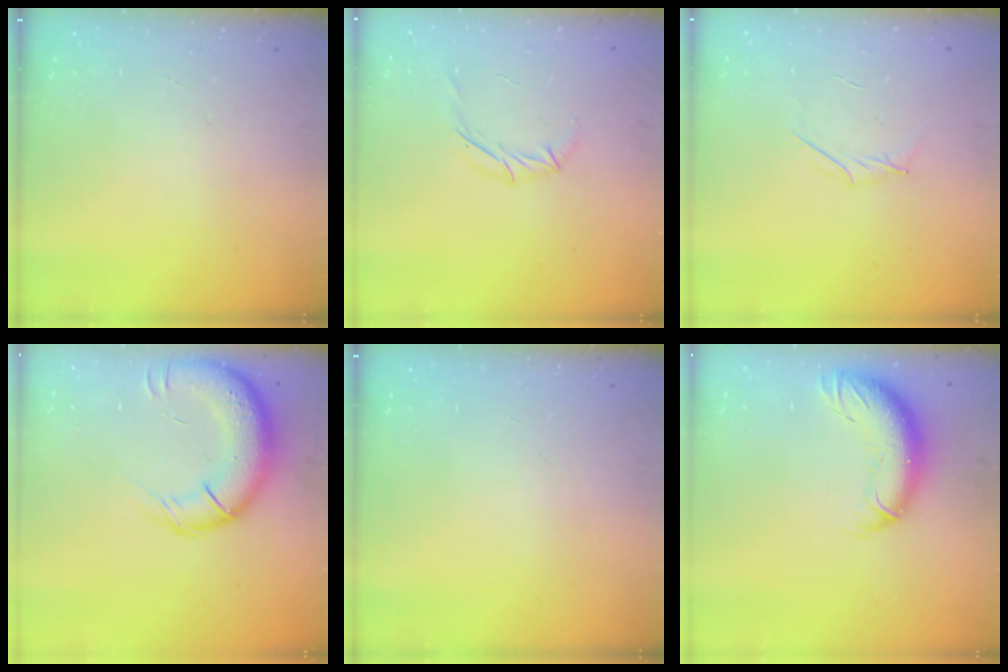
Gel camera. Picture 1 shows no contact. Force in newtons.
{"total": 4.2, "press": 4.1, "slide": 0.9}
{"total": 2.9, "press": 2.8, "slide": 0.9}
{"total": 16.8, "press": 16.3, "slide": 4.1}
{"total": 0.0}
{"total": 13.1, "press": 12.7, "slide": 3.3}